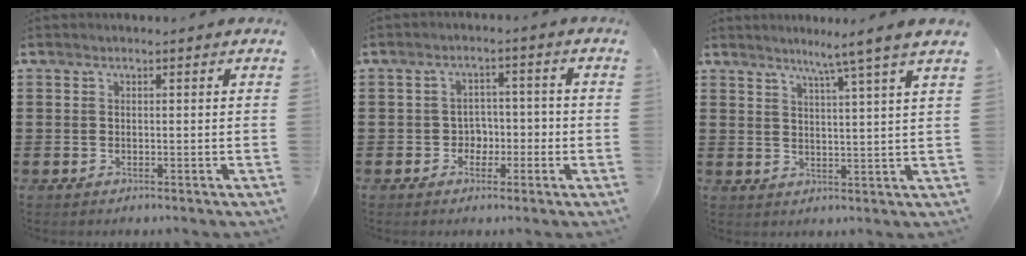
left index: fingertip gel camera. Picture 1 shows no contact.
{"total": 3.2, "force": [-1.4, 2.7, 1.1], "torque": [-0.025, 0.003, -0.036]}
{"total": 5.5, "force": [4.1, -1.4, 3.3], "torque": [-0.074, -0.018, 0.066]}